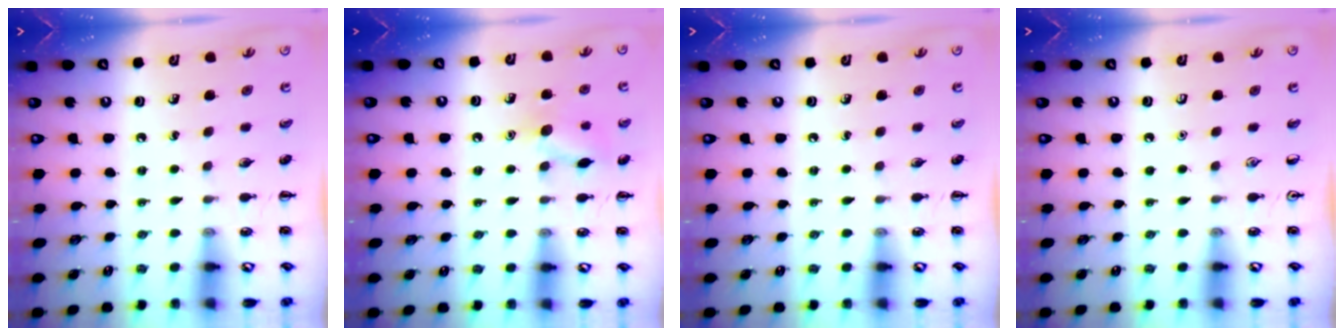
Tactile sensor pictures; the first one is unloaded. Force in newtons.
{"total": 8.9, "press": 8.9, "slide": 0.7}
{"total": 0.0}
{"total": 0.0}